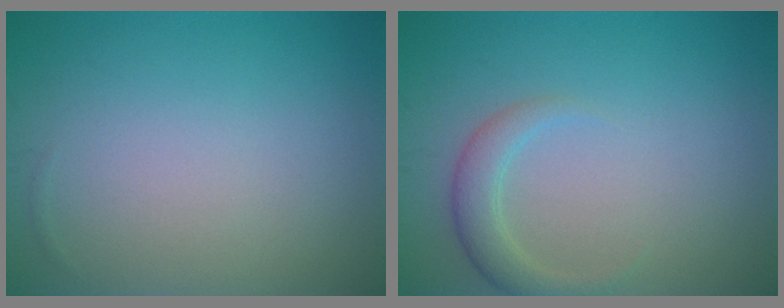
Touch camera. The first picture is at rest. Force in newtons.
{"total": 2.4, "press": 2.4, "slide": 0.2}